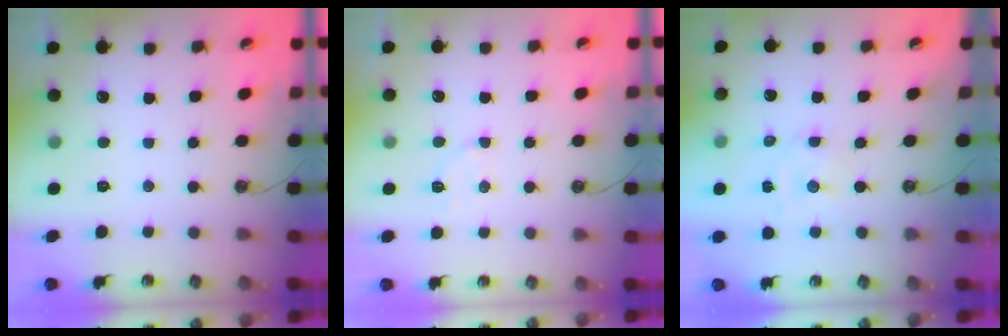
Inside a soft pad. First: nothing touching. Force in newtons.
{"total": 2.8, "press": 2.8, "slide": 0.5}
{"total": 1.8, "press": 1.8, "slide": 0.0}